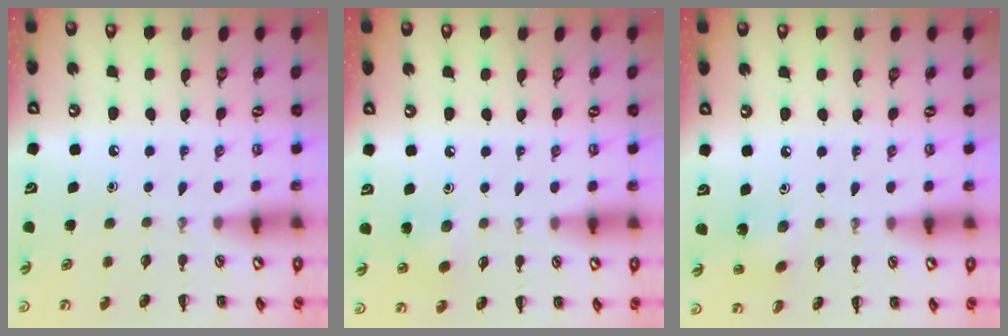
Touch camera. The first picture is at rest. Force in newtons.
{"total": 4.3, "press": 4.1, "slide": 1.3}
{"total": 1.7, "press": 1.5, "slide": 0.6}